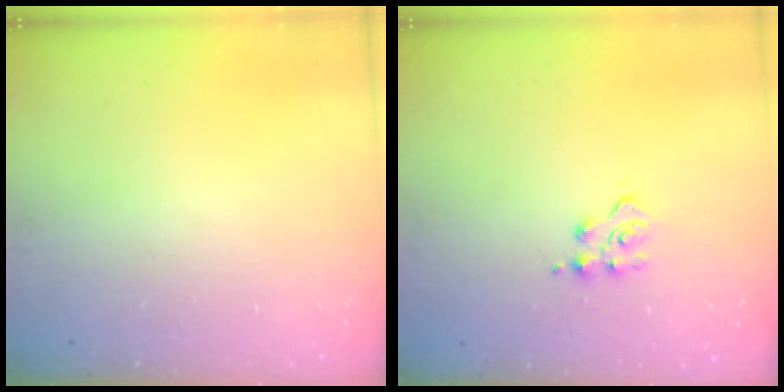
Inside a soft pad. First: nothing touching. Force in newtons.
{"total": 3.3, "press": 3.3, "slide": 0.6}